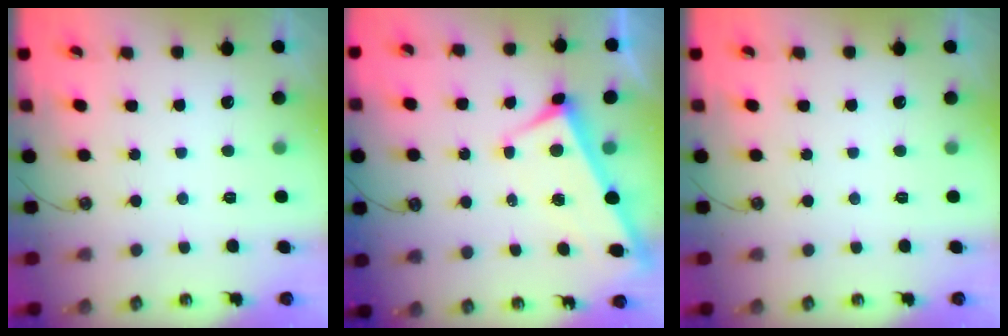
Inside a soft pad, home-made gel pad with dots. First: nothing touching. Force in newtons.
{"total": 3.1, "press": 3.0, "slide": 0.8}
{"total": 0.0}